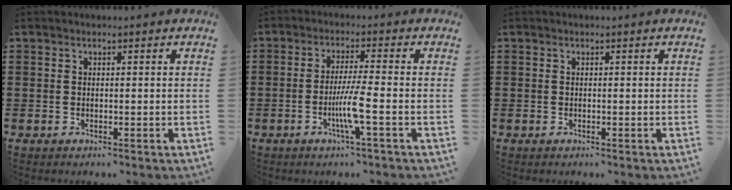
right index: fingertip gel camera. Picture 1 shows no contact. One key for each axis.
{"total": 5.6, "fx": -1.9, "fy": -0.3, "fz": 5.3, "tx": -0.104, "ty": -0.016, "tz": -0.040}
{"total": 0.0}